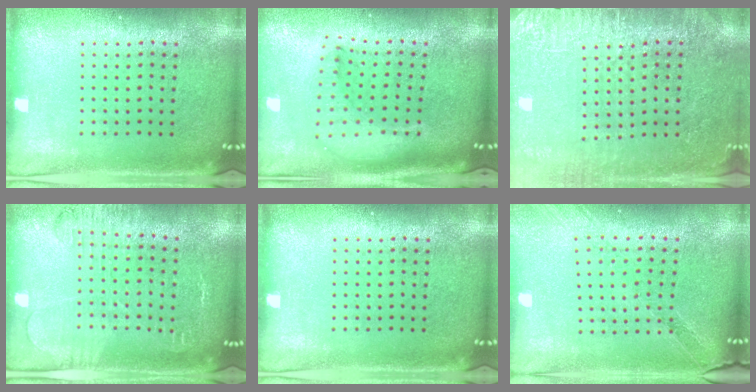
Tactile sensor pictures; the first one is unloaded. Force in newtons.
{"total": 2.2, "press": 1.7, "slide": 1.4}
{"total": 3.0, "press": 2.8, "slide": 0.8}
{"total": 1.8, "press": 1.8, "slide": 0.4}
{"total": 0.0}
{"total": 0.6, "press": 0.6, "slide": 0.1}